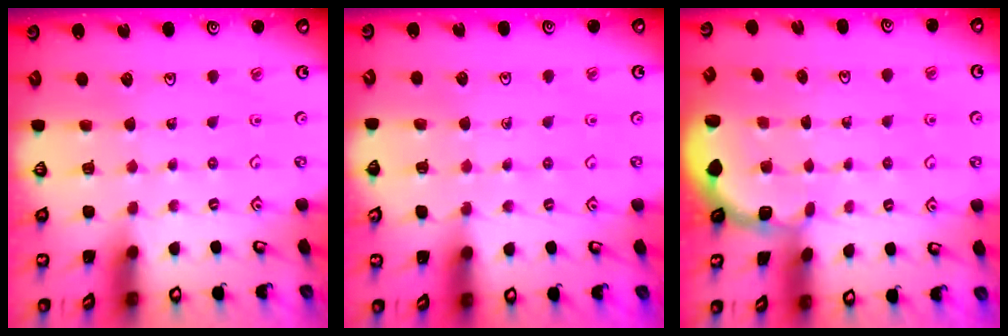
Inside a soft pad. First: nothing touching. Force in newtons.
{"total": 6.1, "press": 5.9, "slide": 1.6}
{"total": 1.8, "press": 1.7, "slide": 0.7}